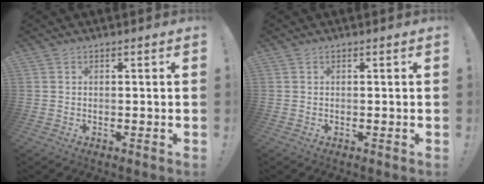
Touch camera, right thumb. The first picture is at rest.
{"total": 0.0}